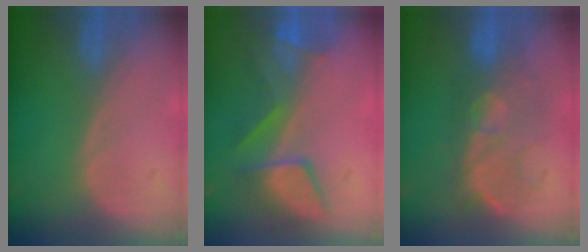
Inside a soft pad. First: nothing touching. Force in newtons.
{"total": 7.6, "press": 7.5, "slide": 1.2}
{"total": 8.3, "press": 8.3, "slide": 0.1}